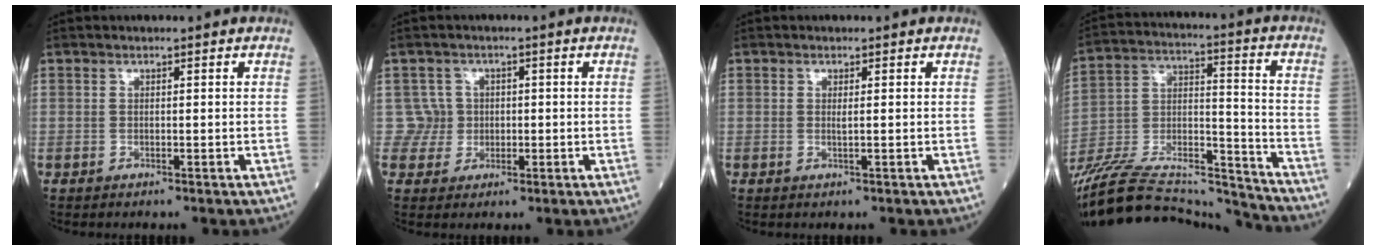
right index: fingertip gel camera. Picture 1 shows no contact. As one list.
[{"total": 3.9, "force": [0.0, 3.9, -0.3], "torque": [0.019, 0.014, 0.002]}, {"total": 1.3, "force": [0.0, 0.3, 1.2], "torque": [-0.032, -0.004, 0.002]}, {"total": 26.1, "force": [-24.3, 3.4, 8.9], "torque": [-0.193, -0.004, -0.398]}]